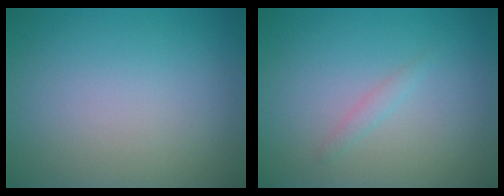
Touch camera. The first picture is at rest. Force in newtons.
{"total": 0.8, "press": 0.8, "slide": 0.1}